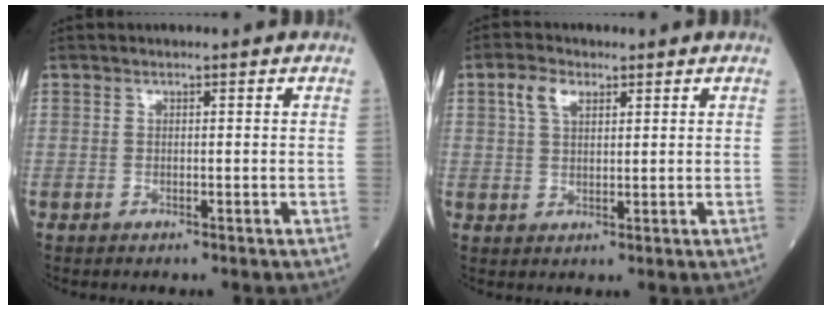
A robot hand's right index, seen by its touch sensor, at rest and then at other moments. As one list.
[{"total": 3.8, "force": [1.9, 2.0, 2.6], "torque": [-0.058, 0.011, 0.040]}]